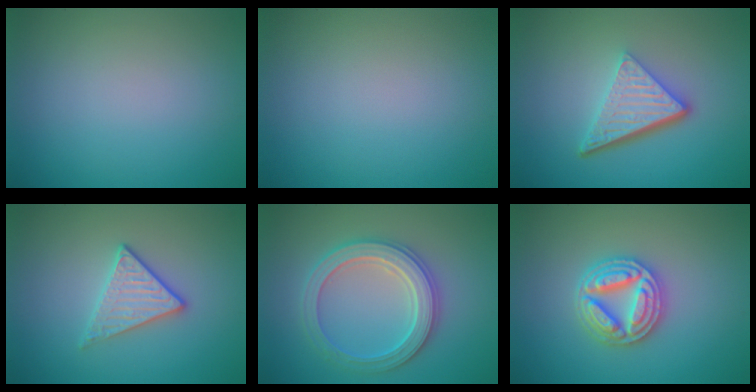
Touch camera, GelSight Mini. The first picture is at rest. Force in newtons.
{"total": 0.0}
{"total": 5.6, "press": 3.8, "slide": 4.2}
{"total": 2.8, "press": 2.6, "slide": 1.1}
{"total": 5.2, "press": 5.1, "slide": 0.8}
{"total": 5.0, "press": 5.0, "slide": 0.8}